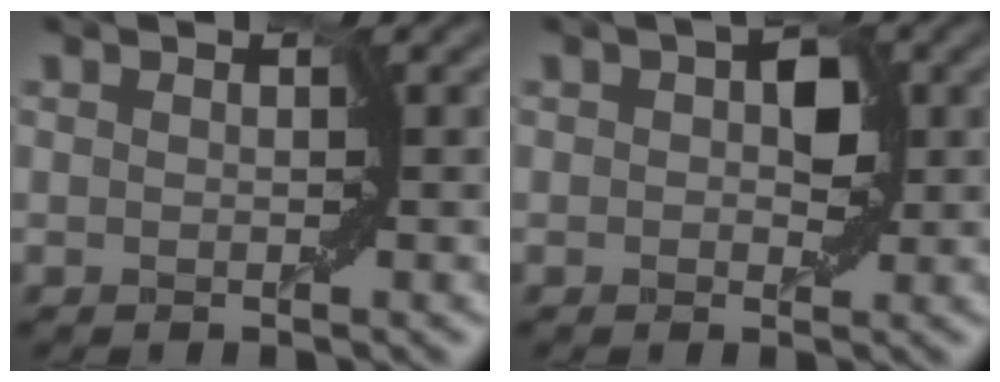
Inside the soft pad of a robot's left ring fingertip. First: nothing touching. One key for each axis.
{"total": 2.2, "fx": 0.4, "fy": 1.3, "fz": 1.7, "tx": -0.018, "ty": 0.002, "tz": 0.004}